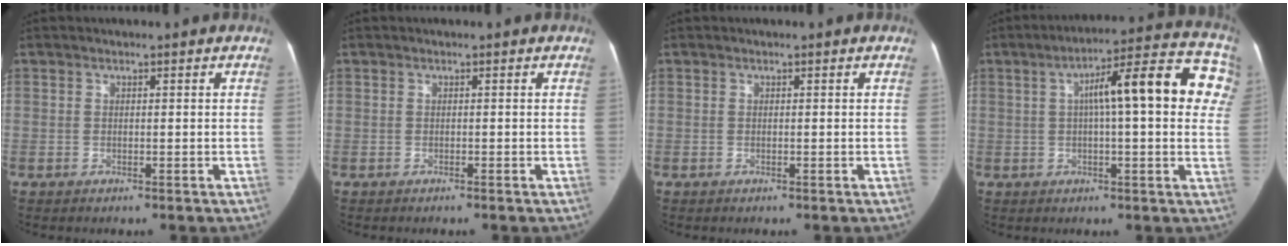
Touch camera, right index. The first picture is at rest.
{"total": 0.0}
{"total": 0.0}
{"total": 16.3, "force": [3.4, 3.4, 15.6], "torque": [-0.206, 0.053, 0.039]}